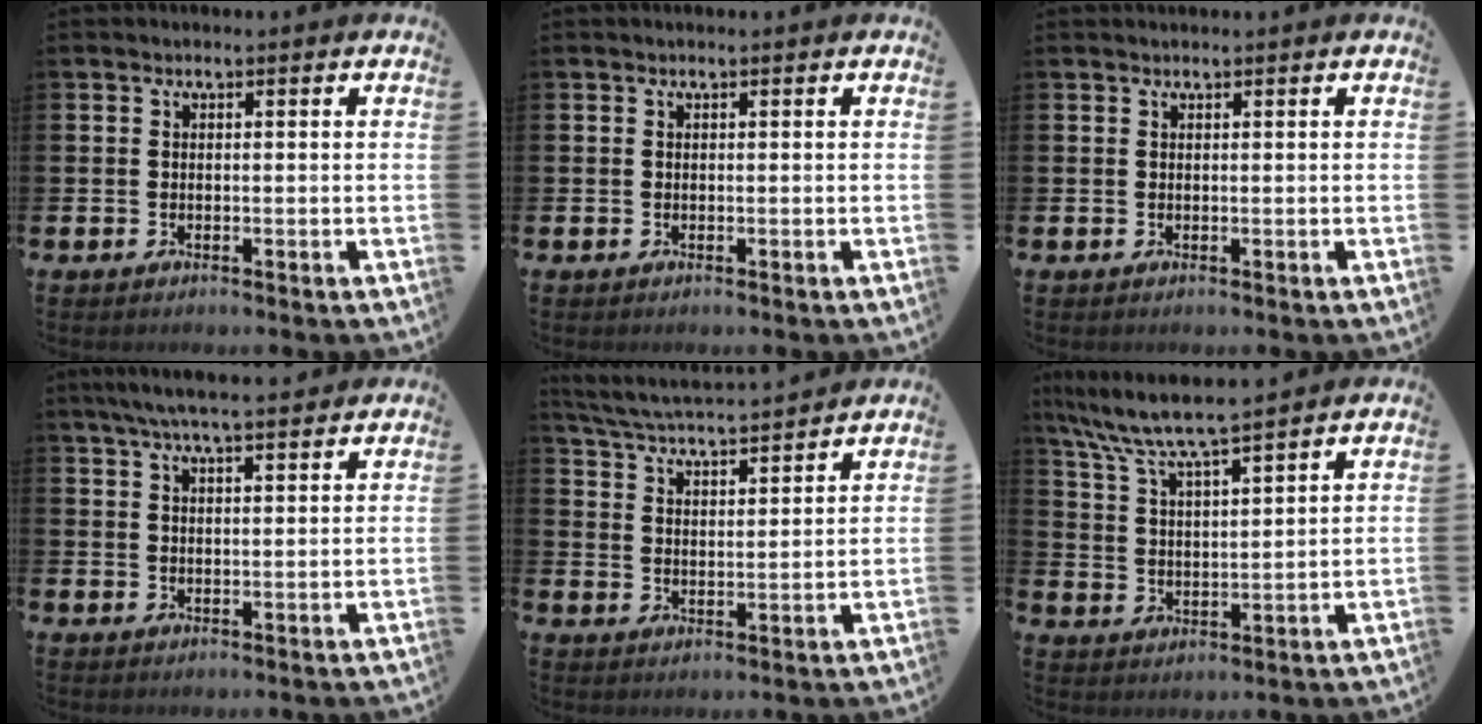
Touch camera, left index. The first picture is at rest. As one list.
[{"total": 0.0}, {"total": 0.0}, {"total": 5.8, "force": [5.3, 0.5, 2.3], "torque": [-0.054, -0.014, 0.096]}, {"total": 4.8, "force": [4.7, 0.1, 1.0], "torque": [-0.047, -0.034, 0.080]}, {"total": 7.7, "force": [7.2, 0.3, 2.8], "torque": [-0.083, -0.040, 0.126]}]